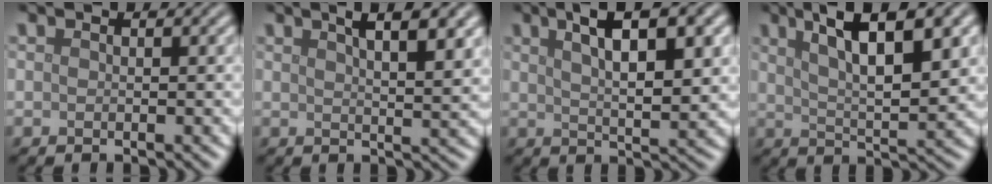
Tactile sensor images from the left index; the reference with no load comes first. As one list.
[{"total": 6.7, "force": [3.7, 2.3, 5.2], "torque": [-0.039, 0.027, 0.030]}, {"total": 6.8, "force": [2.9, 2.0, 5.9], "torque": [-0.085, 0.004, 0.044]}, {"total": 8.3, "force": [4.0, 2.4, 6.9], "torque": [-0.104, 0.010, 0.067]}]